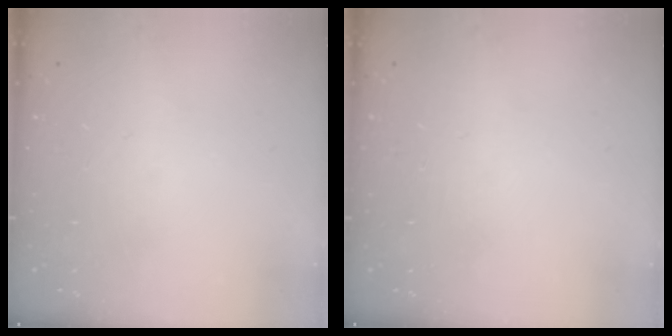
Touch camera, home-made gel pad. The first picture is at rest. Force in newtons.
{"total": 0.0}